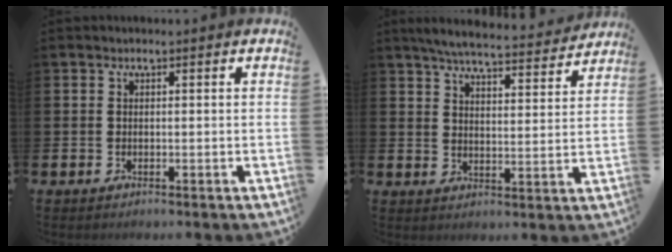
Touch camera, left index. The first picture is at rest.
{"total": 6.3, "force": [6.0, 0.5, 1.9], "torque": [-0.045, -0.042, 0.103]}